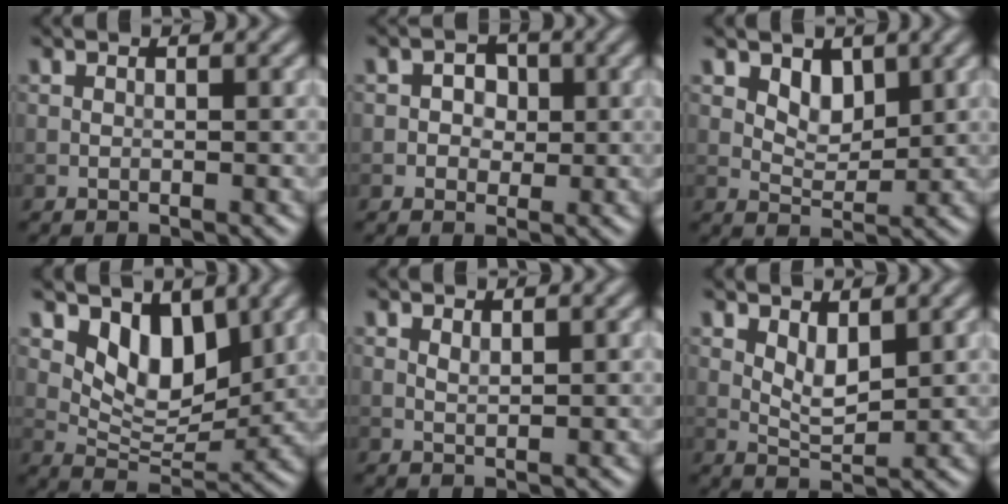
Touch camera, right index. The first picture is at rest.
{"total": 2.2, "force": [0.2, 1.9, 1.0], "torque": [0.002, 0.001, -0.009]}
{"total": 2.5, "force": [1.4, 1.5, 1.5], "torque": [-0.026, -0.010, 0.025]}
{"total": 5.3, "force": [2.6, 3.0, 3.5], "torque": [-0.061, -0.020, 0.044]}
{"total": 0.7, "force": [0.5, 0.2, 0.4], "torque": [-0.013, -0.003, 0.012]}
{"total": 2.6, "force": [1.2, 1.1, 2.0], "torque": [-0.040, -0.005, 0.026]}